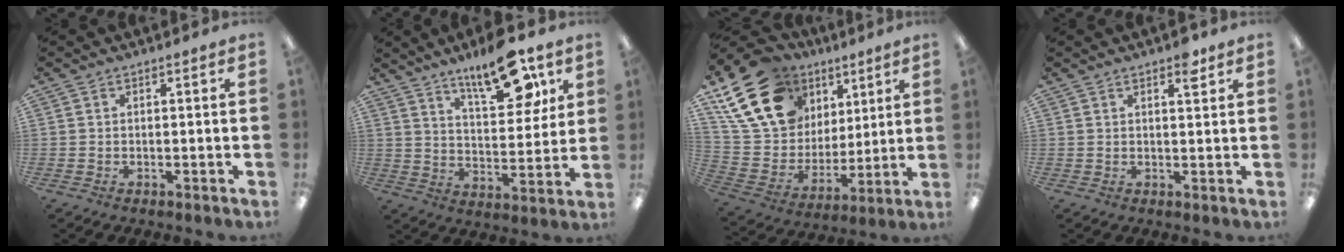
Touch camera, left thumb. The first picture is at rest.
{"total": 15.8, "force": [11.0, 5.8, 9.8], "torque": [-0.144, -0.055, 0.181]}
{"total": 23.1, "force": [11.6, 16.6, 11.1], "torque": [-0.217, -0.035, 0.228]}
{"total": 3.5, "force": [2.4, 1.2, 2.3], "torque": [-0.018, -0.011, 0.034]}